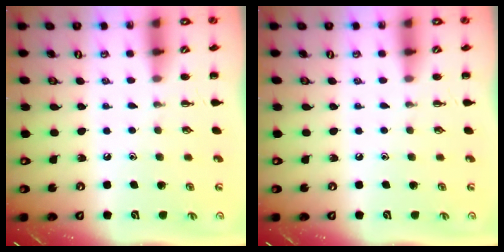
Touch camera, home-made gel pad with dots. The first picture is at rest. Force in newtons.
{"total": 0.0}